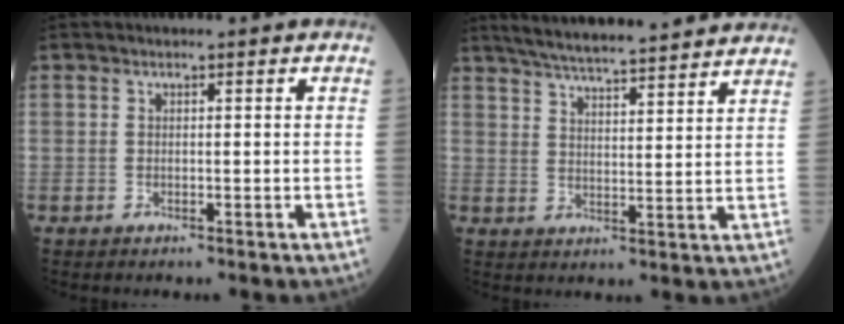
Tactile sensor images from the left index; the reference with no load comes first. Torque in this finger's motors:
{"motor_torque": [1.02, -1.11, 0.16, 0.07]}